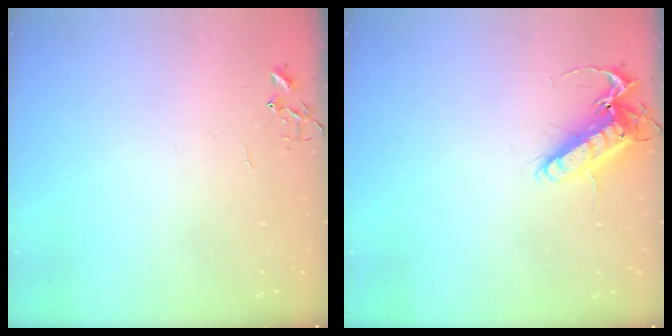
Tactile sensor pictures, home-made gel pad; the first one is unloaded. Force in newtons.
{"total": 13.7, "press": 13.5, "slide": 1.9}